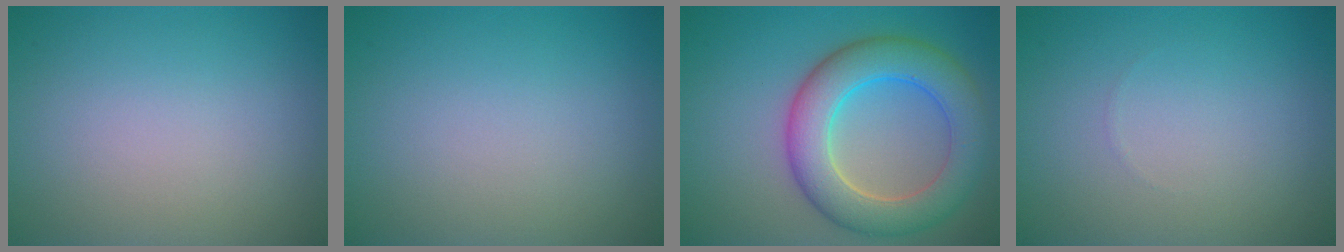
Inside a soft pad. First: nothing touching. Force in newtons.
{"total": 0.0}
{"total": 7.5, "press": 7.5, "slide": 0.4}
{"total": 0.0}